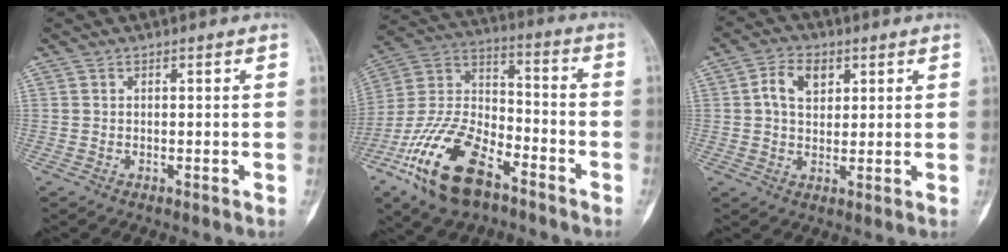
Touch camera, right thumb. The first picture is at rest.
{"total": 19.7, "force": [-10.9, 9.7, 13.3], "torque": [-0.250, 0.060, -0.205]}
{"total": 6.6, "force": [2.2, 4.4, 4.4], "torque": [-0.061, 0.000, 0.037]}